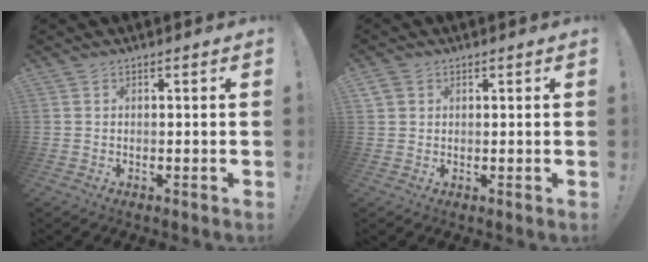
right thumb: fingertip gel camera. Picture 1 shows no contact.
{"total": 2.8, "force": [1.5, 2.2, 0.8], "torque": [-0.014, -0.002, 0.029]}